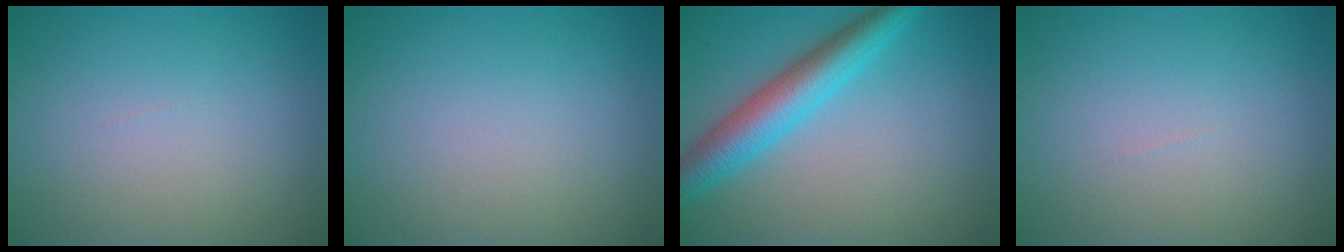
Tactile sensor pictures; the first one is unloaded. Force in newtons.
{"total": 0.0}
{"total": 5.5, "press": 5.5, "slide": 0.1}
{"total": 0.0}